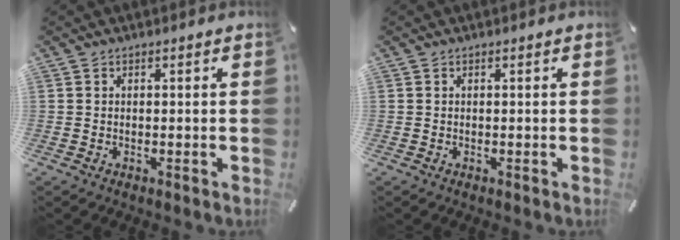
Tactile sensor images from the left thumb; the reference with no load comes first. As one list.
[{"total": 0.0}]